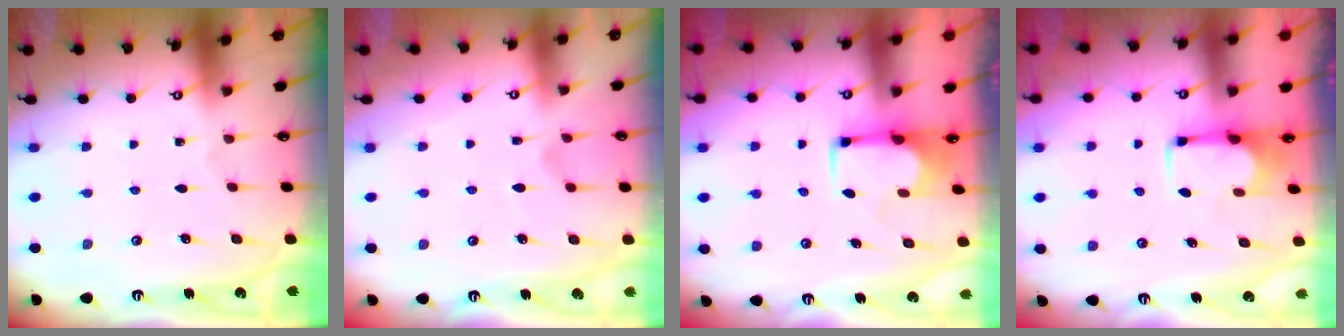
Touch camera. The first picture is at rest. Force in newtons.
{"total": 1.1, "press": 0.2, "slide": 1.1}
{"total": 2.0, "press": 1.7, "slide": 1.0}
{"total": 1.9, "press": 1.7, "slide": 0.7}